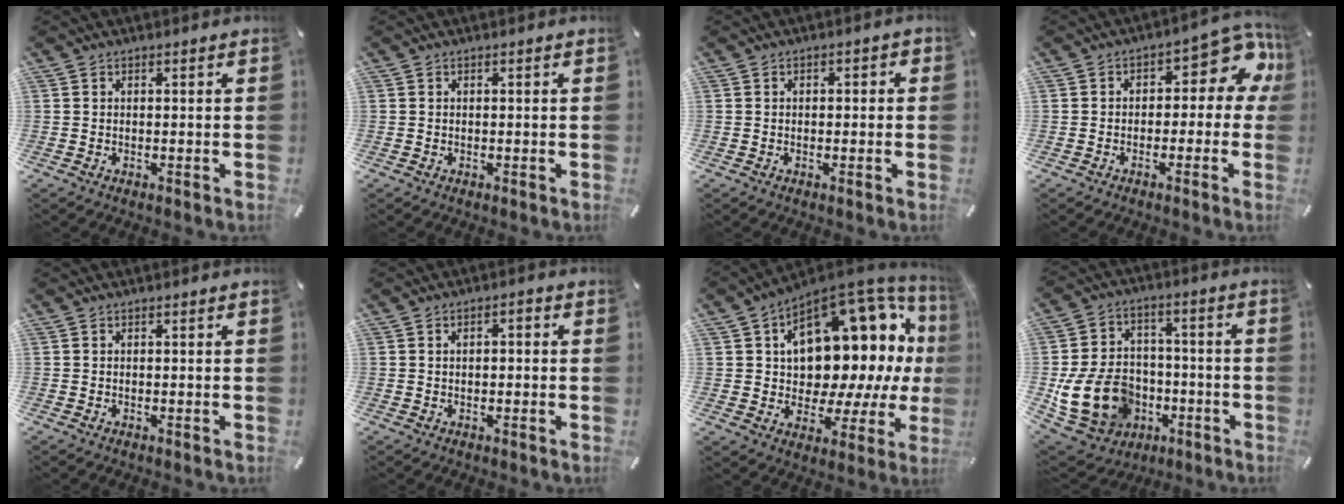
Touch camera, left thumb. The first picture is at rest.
{"total": 0.0}
{"total": 1.5, "force": [-0.5, 1.1, 0.9], "torque": [-0.016, 0.006, -0.013]}
{"total": 9.5, "force": [2.7, 5.5, 7.4], "torque": [-0.081, -0.025, 0.043]}
{"total": 0.0}
{"total": 2.1, "force": [-0.3, 1.3, 1.7], "torque": [-0.032, 0.007, -0.007]}
{"total": 20.8, "force": [7.3, 12.8, 14.7], "torque": [-0.193, -0.072, 0.134]}
{"total": 16.5, "force": [-4.4, 13.5, 8.4], "torque": [-0.161, 0.024, -0.067]}